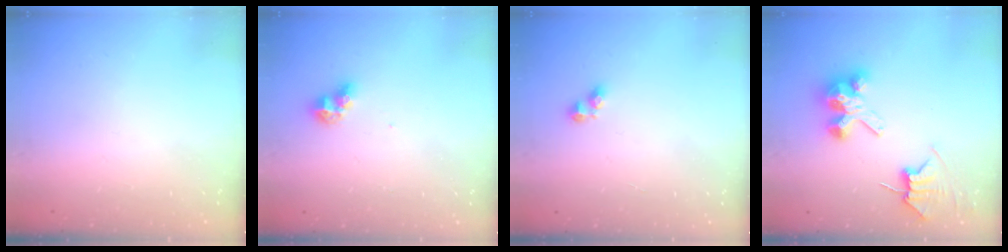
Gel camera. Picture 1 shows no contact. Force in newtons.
{"total": 6.1, "press": 6.1, "slide": 0.7}
{"total": 3.2, "press": 3.2, "slide": 0.4}
{"total": 7.2, "press": 7.2, "slide": 0.6}